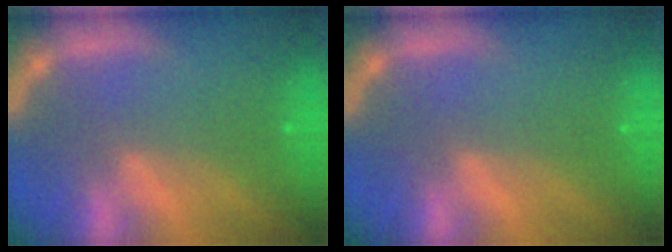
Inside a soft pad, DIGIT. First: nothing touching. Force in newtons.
{"total": 0.0}